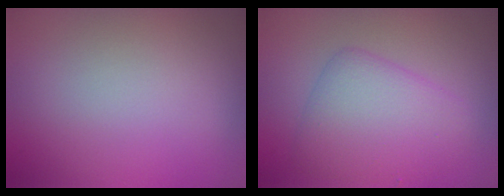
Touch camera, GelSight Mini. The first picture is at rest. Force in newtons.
{"total": 4.4, "press": 4.4, "slide": 0.0}